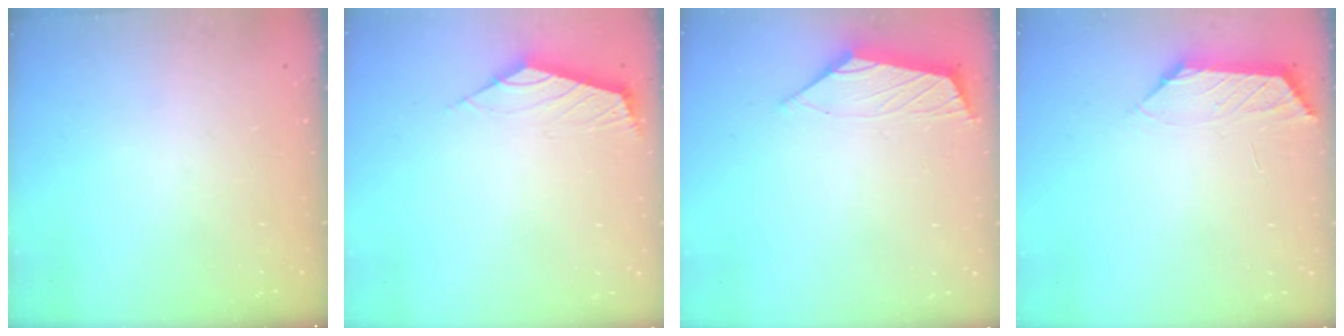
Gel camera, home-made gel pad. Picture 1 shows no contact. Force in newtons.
{"total": 2.5, "press": 2.4, "slide": 0.7}
{"total": 2.8, "press": 2.7, "slide": 0.6}
{"total": 1.0, "press": 0.9, "slide": 0.5}